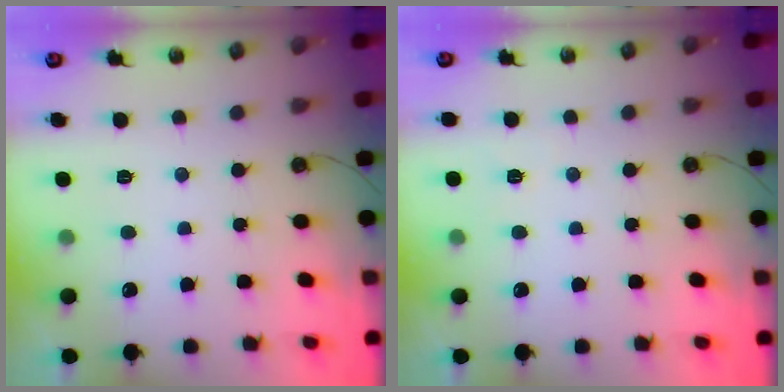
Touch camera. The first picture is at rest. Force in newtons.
{"total": 2.6, "press": 2.6, "slide": 0.4}